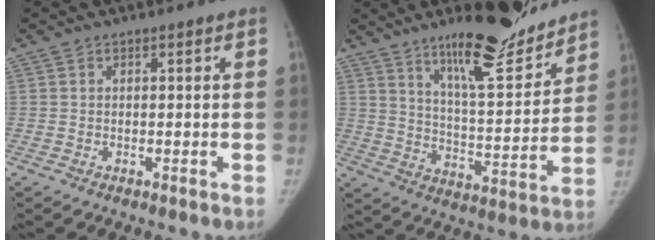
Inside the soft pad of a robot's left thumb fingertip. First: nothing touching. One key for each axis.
{"total": 17.5, "fx": 13.5, "fy": 3.9, "fz": 10.4, "tx": -0.122, "ty": -0.095, "tz": 0.219}